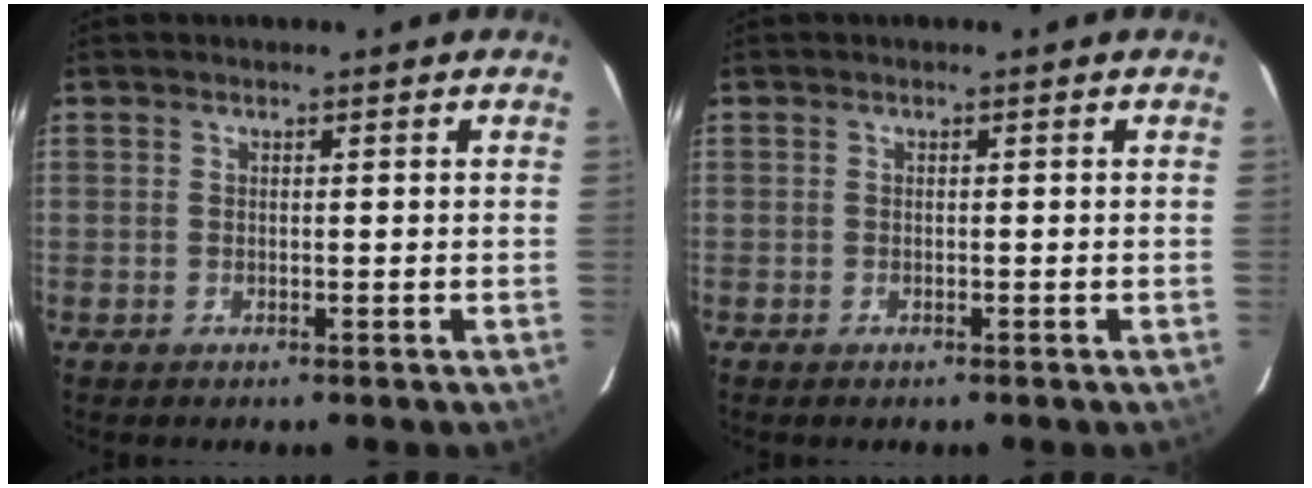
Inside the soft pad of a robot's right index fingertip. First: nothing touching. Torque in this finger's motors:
{"motor_torque": [0.00, 0.09, -0.02, 0.01]}